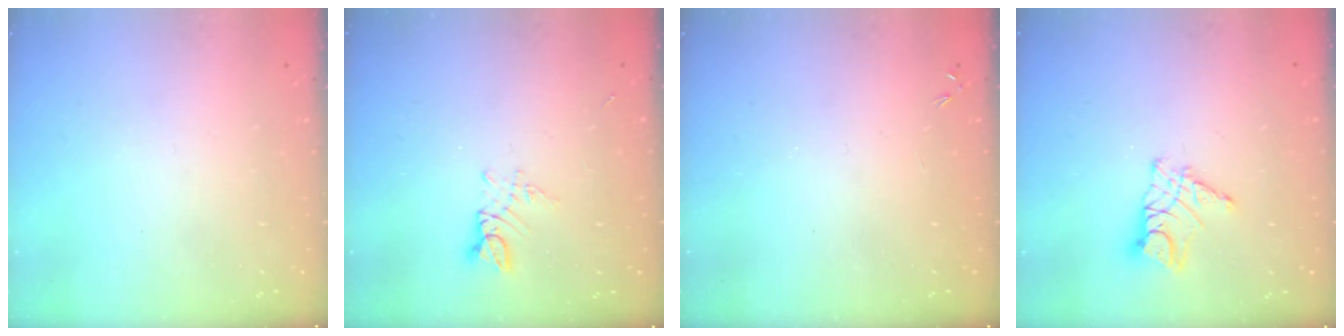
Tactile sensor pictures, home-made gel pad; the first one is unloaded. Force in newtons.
{"total": 2.8, "press": 2.8, "slide": 0.3}
{"total": 0.0}
{"total": 10.5, "press": 10.4, "slide": 0.7}